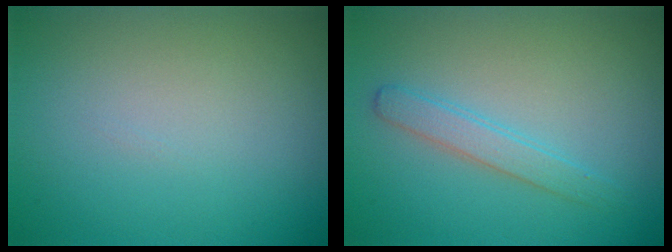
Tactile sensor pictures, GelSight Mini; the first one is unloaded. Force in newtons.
{"total": 1.9, "press": 1.9, "slide": 0.1}